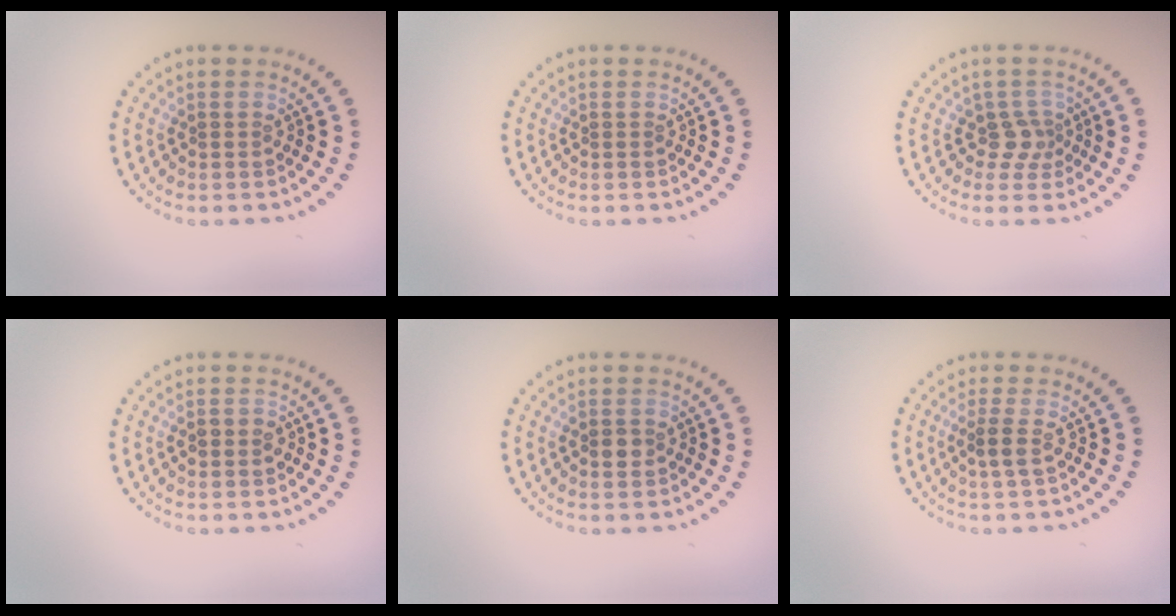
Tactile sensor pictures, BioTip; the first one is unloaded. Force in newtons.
{"total": 0.0}
{"total": 2.0, "press": 1.4, "slide": 1.4}
{"total": 1.7, "press": 1.7, "slide": 0.1}
{"total": 1.8, "press": 1.8, "slide": 0.1}
{"total": 1.7, "press": 1.3, "slide": 1.0}